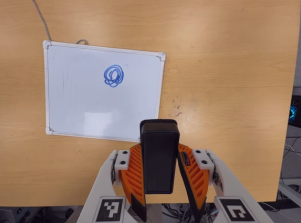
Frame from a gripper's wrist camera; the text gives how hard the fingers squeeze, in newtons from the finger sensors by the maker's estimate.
{"total": 4.5, "left": 3.8, "right": 5.1}